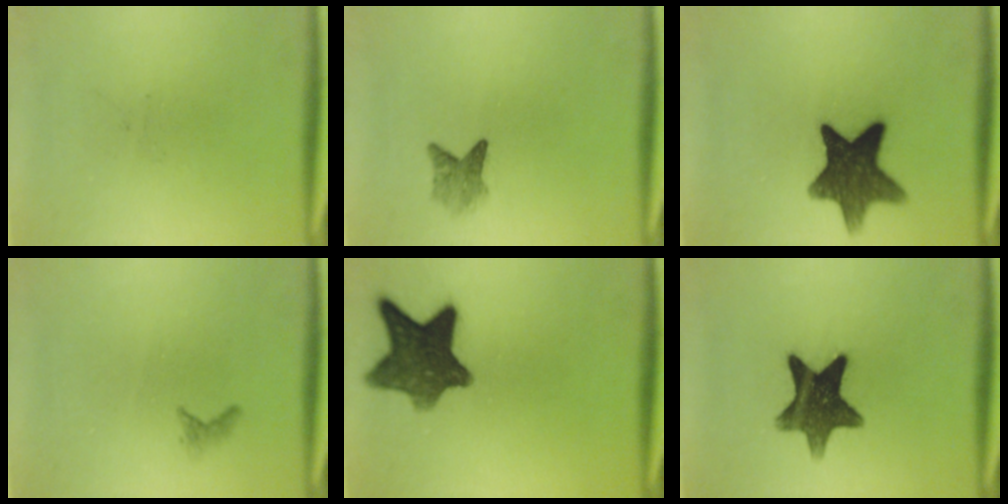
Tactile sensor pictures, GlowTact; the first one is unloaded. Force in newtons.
{"total": 2.6}
{"total": 12.5}
{"total": 0.7}
{"total": 11.3}
{"total": 12.2}